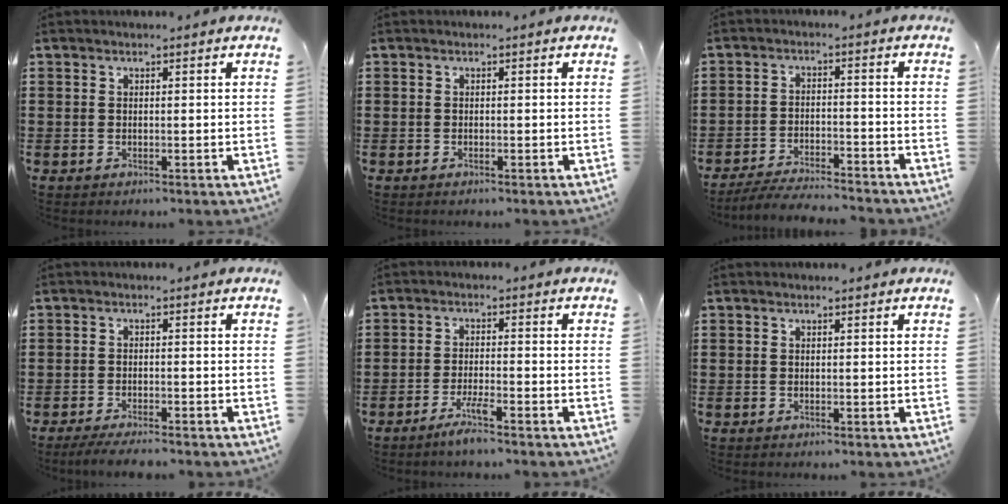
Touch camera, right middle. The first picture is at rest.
{"total": 0.0}
{"total": 4.9, "force": [-4.7, 0.1, 1.2], "torque": [-0.026, -0.003, -0.095]}
{"total": 2.9, "force": [-2.7, -0.1, 1.0], "torque": [-0.025, -0.007, -0.055]}
{"total": 3.5, "force": [-2.6, 0.1, 2.4], "torque": [-0.054, -0.002, -0.050]}
{"total": 0.0}